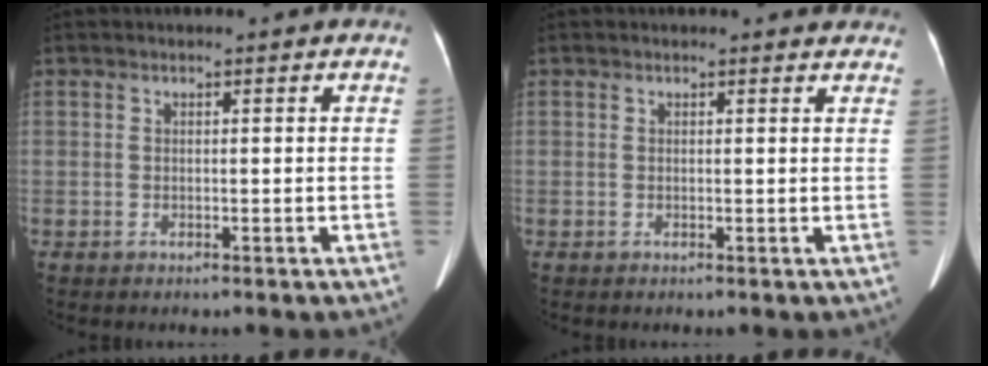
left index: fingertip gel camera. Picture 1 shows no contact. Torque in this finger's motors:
{"motor_torque": [0.16, -0.23, 0.00, 0.00]}